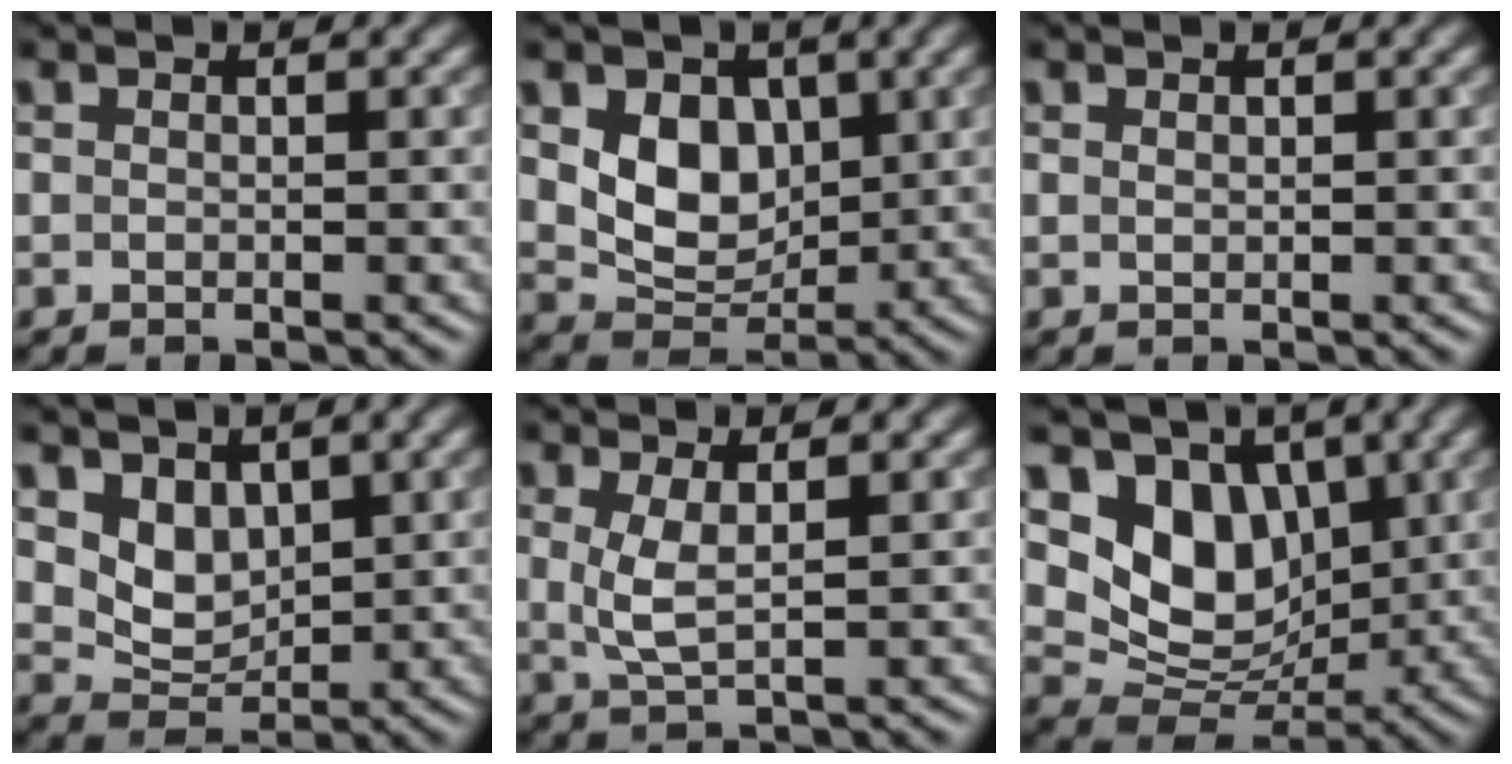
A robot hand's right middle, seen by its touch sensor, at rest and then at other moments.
{"total": 5.5, "force": [1.2, 4.1, 3.4], "torque": [-0.064, -0.010, 0.023]}
{"total": 0.0}
{"total": 3.7, "force": [1.6, 2.6, 2.0], "torque": [-0.046, -0.011, 0.032]}
{"total": 2.6, "force": [0.6, 0.6, 2.4], "torque": [-0.054, -0.001, 0.015]}
{"total": 7.7, "force": [2.5, 5.8, 4.4], "torque": [-0.075, -0.021, 0.040]}